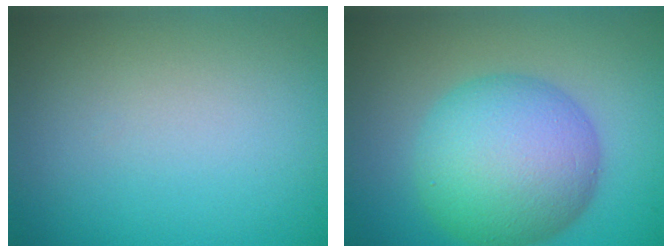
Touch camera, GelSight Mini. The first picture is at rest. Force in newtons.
{"total": 9.4, "press": 9.4, "slide": 0.1}